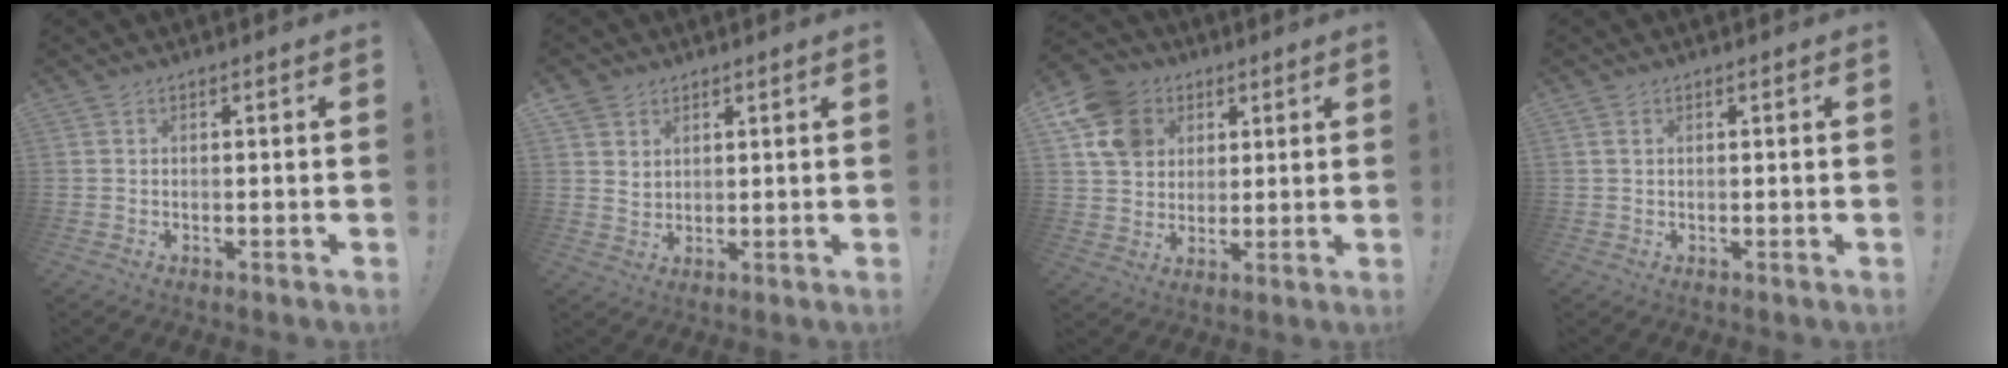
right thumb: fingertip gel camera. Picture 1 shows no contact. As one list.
[{"total": 4.1, "force": [2.9, 2.9, 0.7], "torque": [-0.017, -0.014, 0.057]}, {"total": 13.5, "force": [5.2, 11.0, 5.8], "torque": [-0.089, -0.017, 0.107]}, {"total": 1.2, "force": [0.6, 0.5, 0.9], "torque": [-0.014, 0.001, 0.009]}]